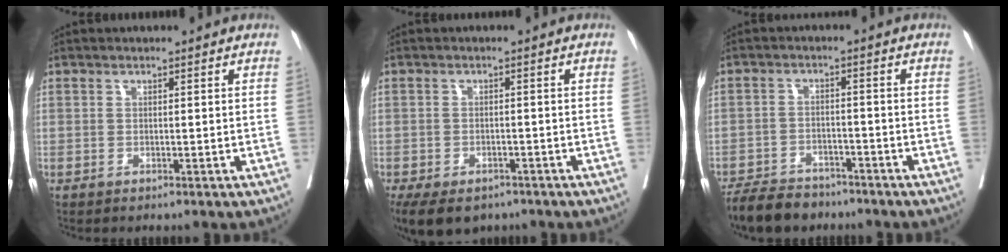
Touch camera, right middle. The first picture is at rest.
{"total": 10.7, "force": [-7.3, 5.9, 5.0], "torque": [-0.103, -0.013, -0.099]}
{"total": 7.6, "force": [-6.6, 3.0, 2.2], "torque": [-0.035, -0.010, -0.109]}